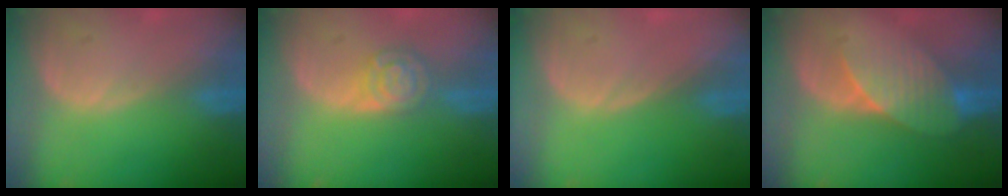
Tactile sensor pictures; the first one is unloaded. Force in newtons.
{"total": 5.4, "press": 4.7, "slide": 2.5}
{"total": 0.0}
{"total": 7.5, "press": 7.0, "slide": 2.7}